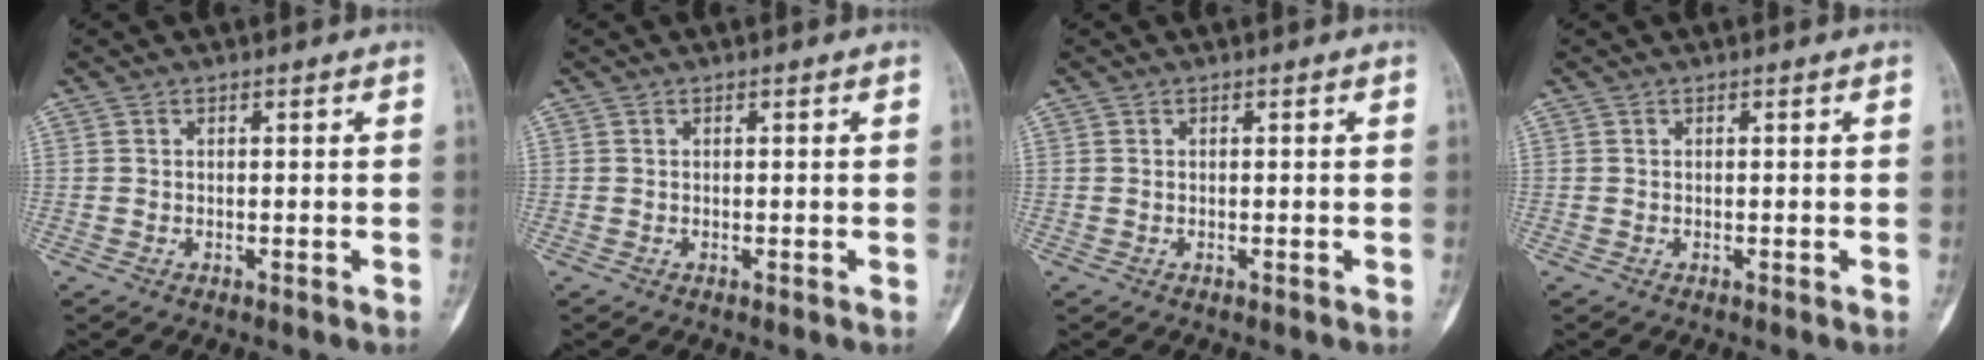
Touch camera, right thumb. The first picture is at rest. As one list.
[{"total": 0.0}, {"total": 0.0}, {"total": 0.0}]